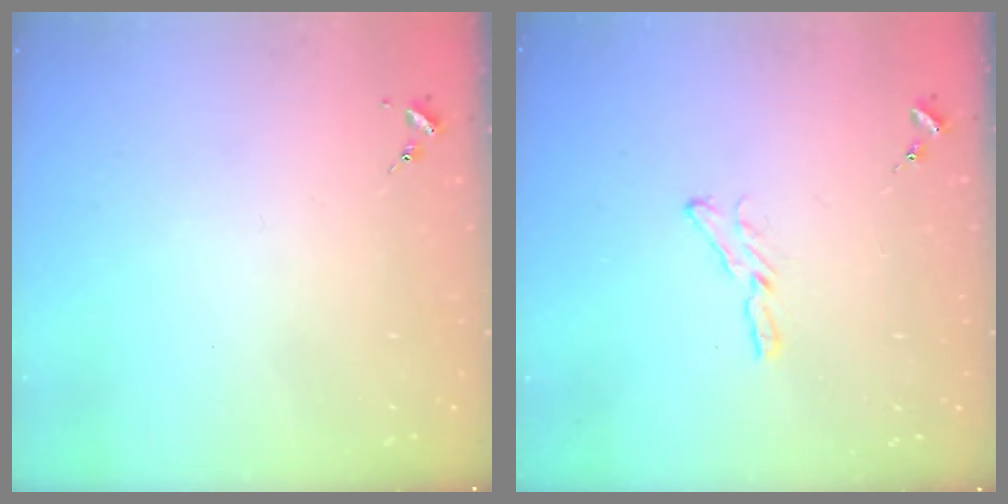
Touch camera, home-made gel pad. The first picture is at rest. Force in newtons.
{"total": 5.4, "press": 5.4, "slide": 0.2}